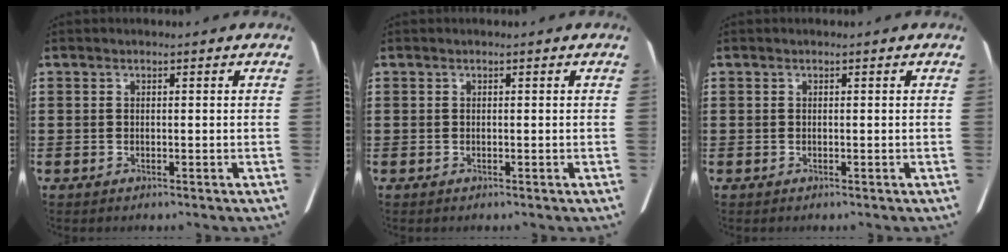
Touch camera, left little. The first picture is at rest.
{"total": 0.0}
{"total": 0.0}